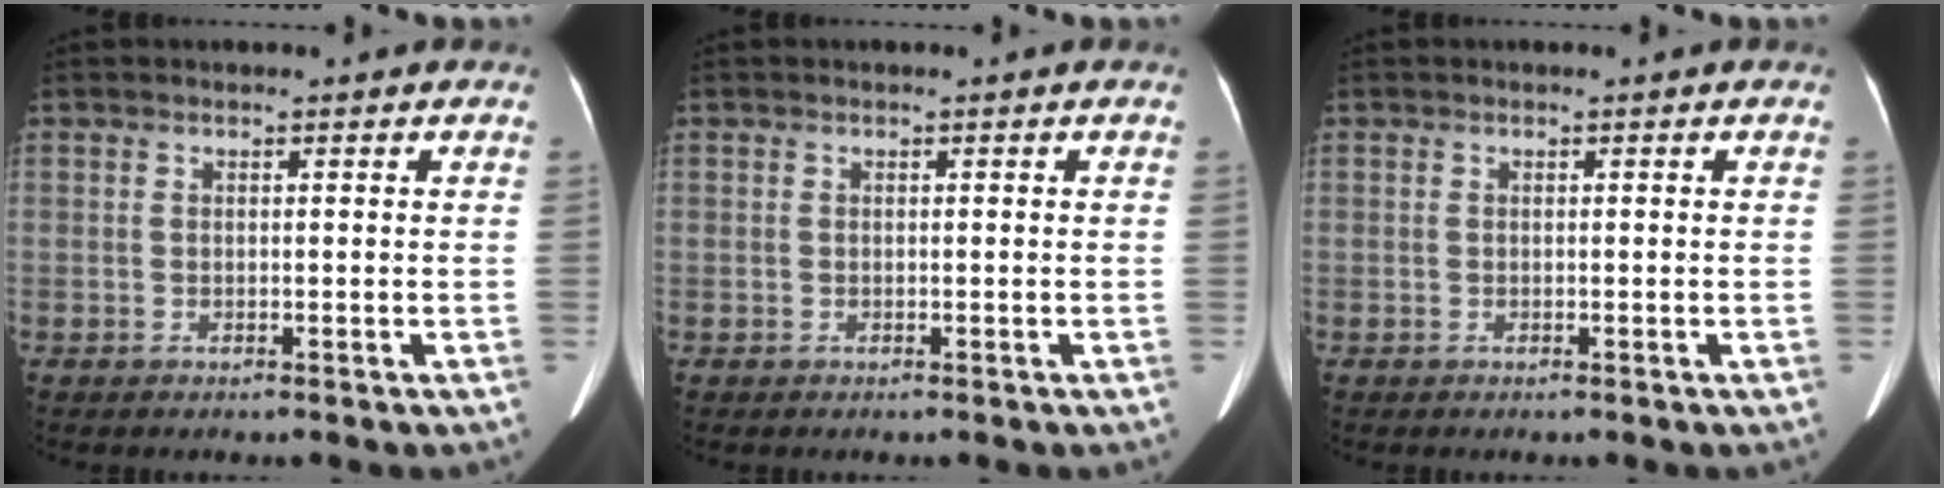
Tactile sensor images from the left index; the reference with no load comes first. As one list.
[{"total": 0.0}, {"total": 0.0}]